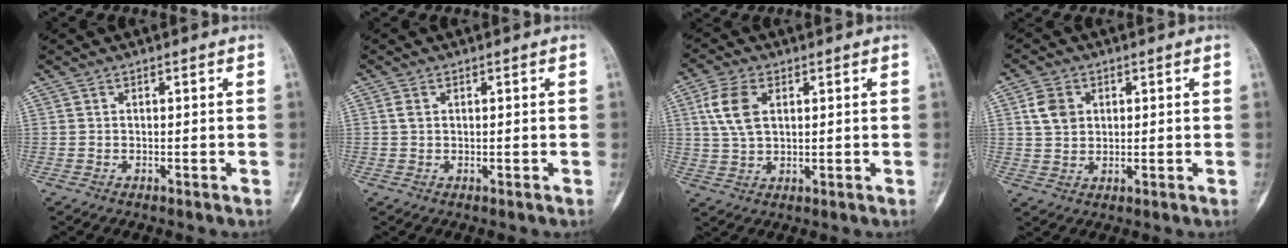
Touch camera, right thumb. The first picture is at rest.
{"total": 1.0, "force": [0.2, 0.8, 0.6], "torque": [-0.006, 0.002, 0.004]}
{"total": 7.4, "force": [2.1, 4.4, 5.5], "torque": [-0.112, 0.003, 0.042]}
{"total": 5.5, "force": [1.7, 4.3, 3.0], "torque": [-0.043, -0.004, 0.032]}